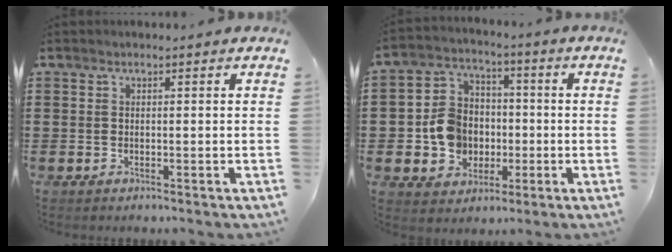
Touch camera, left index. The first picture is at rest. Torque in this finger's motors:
{"motor_torque": [1.57, 0.06, 0.52, 0.09]}